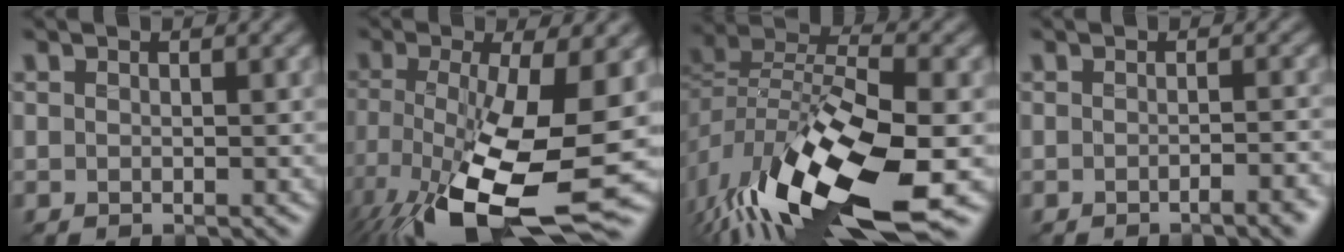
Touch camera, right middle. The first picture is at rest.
{"total": 13.5, "force": [-5.2, 4.4, 11.6], "torque": [-0.231, -0.040, -0.087]}
{"total": 14.9, "force": [-7.2, 5.7, 11.7], "torque": [-0.233, -0.020, -0.128]}
{"total": 2.0, "force": [-1.4, 0.4, 1.4], "torque": [-0.018, 0.000, -0.023]}